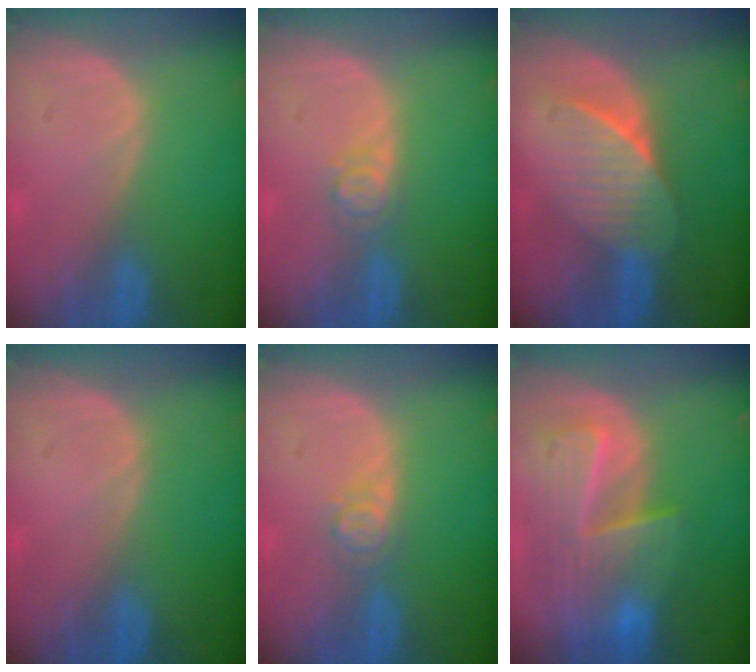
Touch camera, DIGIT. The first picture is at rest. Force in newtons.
{"total": 2.6, "press": 2.6, "slide": 0.3}
{"total": 7.4, "press": 6.6, "slide": 3.4}
{"total": 0.0}
{"total": 2.6, "press": 2.6, "slide": 0.3}
{"total": 9.9, "press": 8.5, "slide": 5.0}